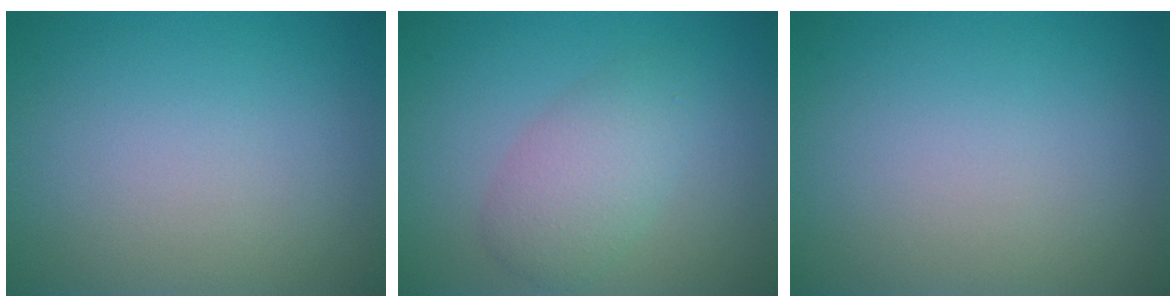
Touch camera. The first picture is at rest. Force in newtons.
{"total": 3.6, "press": 3.6, "slide": 0.0}
{"total": 0.0}